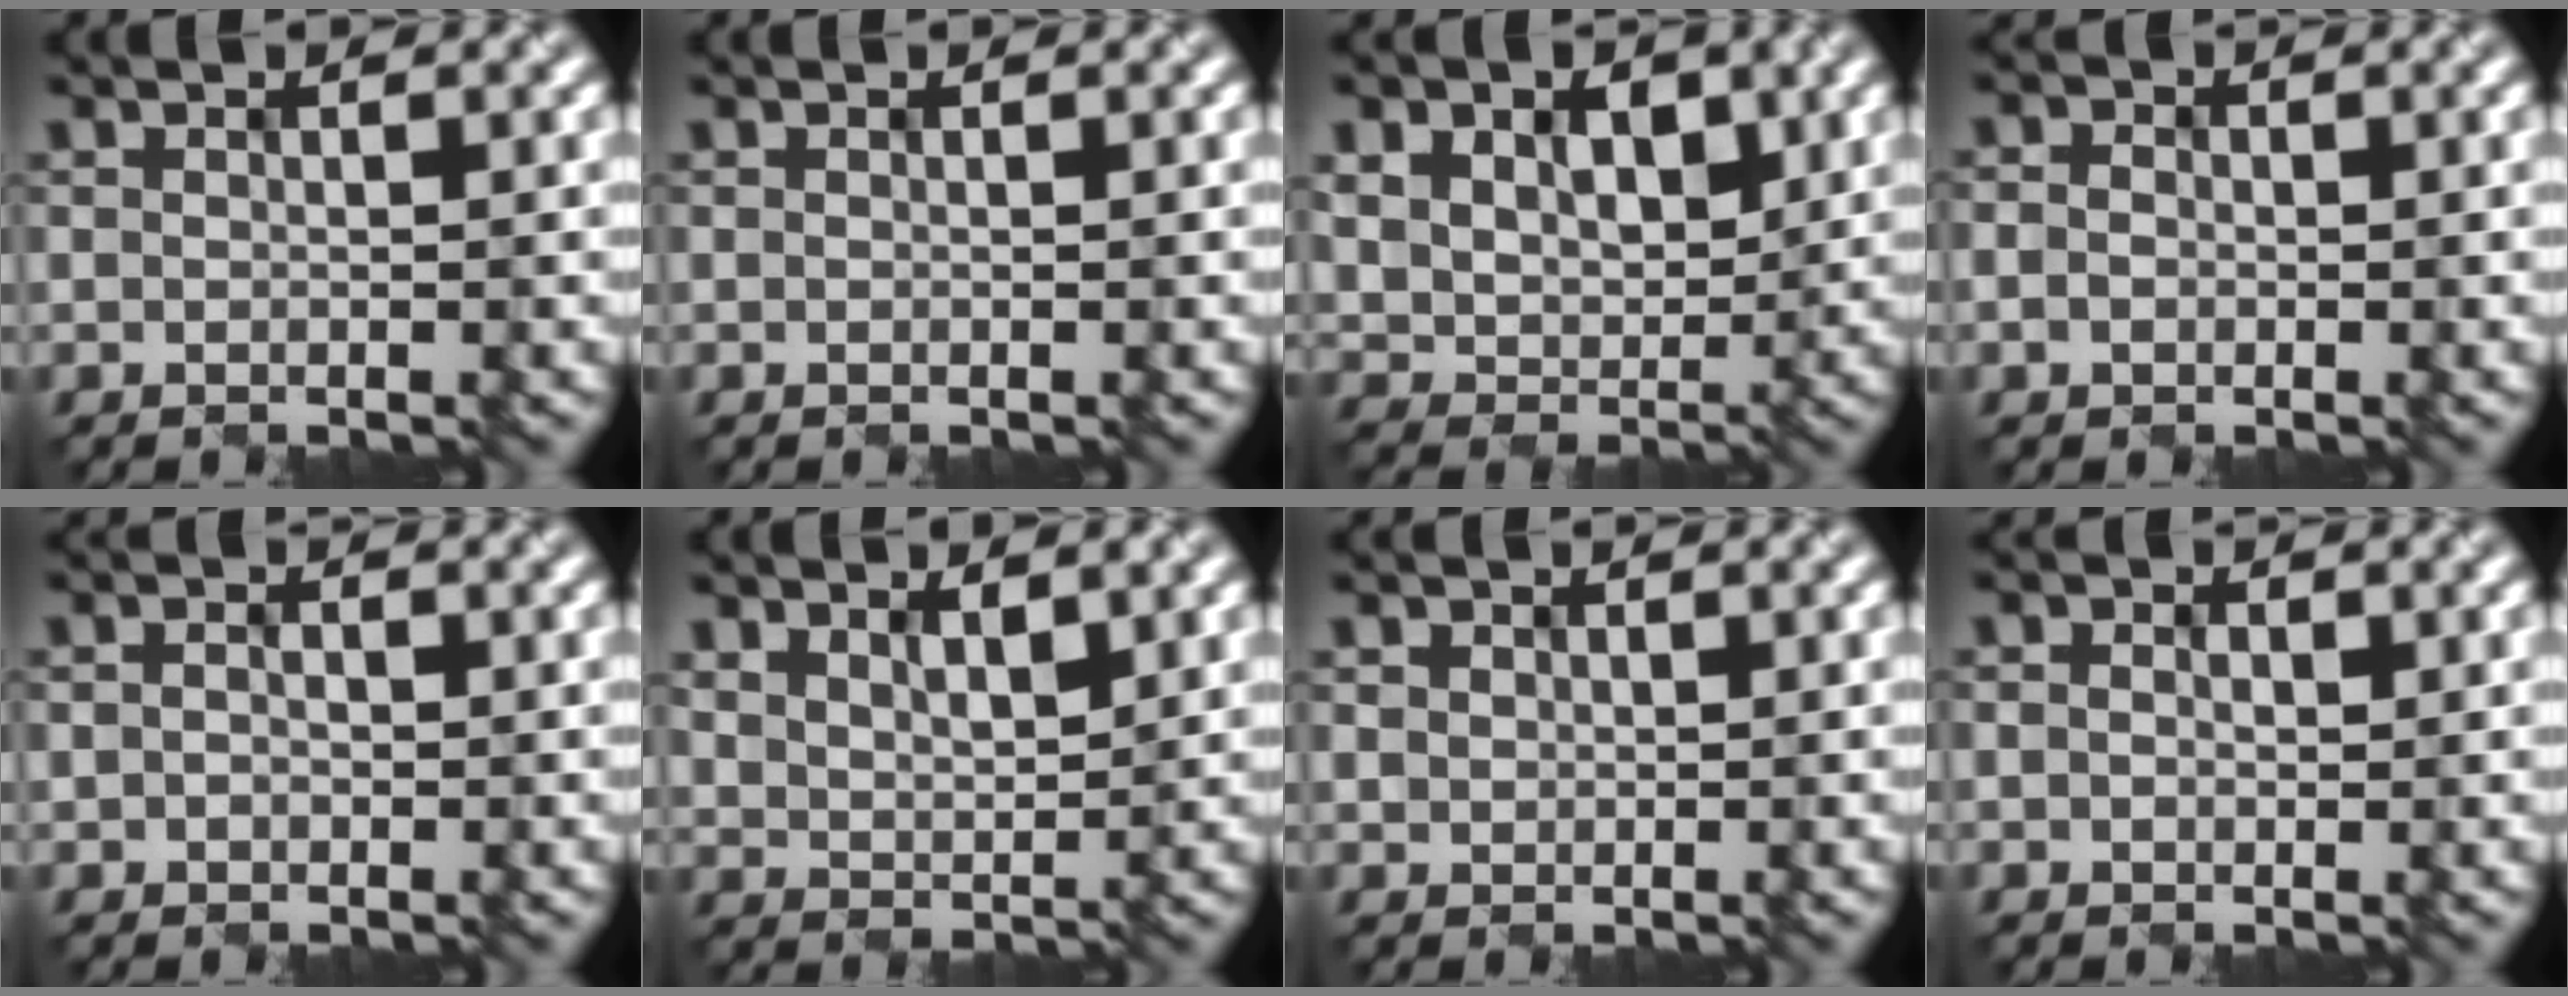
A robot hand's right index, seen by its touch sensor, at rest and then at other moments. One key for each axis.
{"total": 0.0}
{"total": 8.1, "fx": 2.6, "fy": 6.3, "fz": 4.4, "tx": -0.090, "ty": 0.015, "tz": 0.039}
{"total": 1.6, "fx": -0.4, "fy": 1.4, "fz": 0.7, "tx": -0.012, "ty": -0.002, "tz": -0.007}
{"total": 2.0, "fx": 0.0, "fy": 1.7, "fz": 1.1, "tx": -0.015, "ty": 0.006, "tz": -0.006}
{"total": 2.8, "fx": 1.5, "fy": 1.8, "fz": 1.5, "tx": -0.039, "ty": -0.007, "tz": 0.030}
{"total": 1.1, "fx": 0.4, "fy": 1.0, "fz": 0.1, "tx": -0.003, "ty": -0.002, "tz": 0.009}
{"total": 1.6, "fx": 0.1, "fy": 1.4, "fz": 0.7, "tx": -0.011, "ty": 0.005, "tz": -0.004}